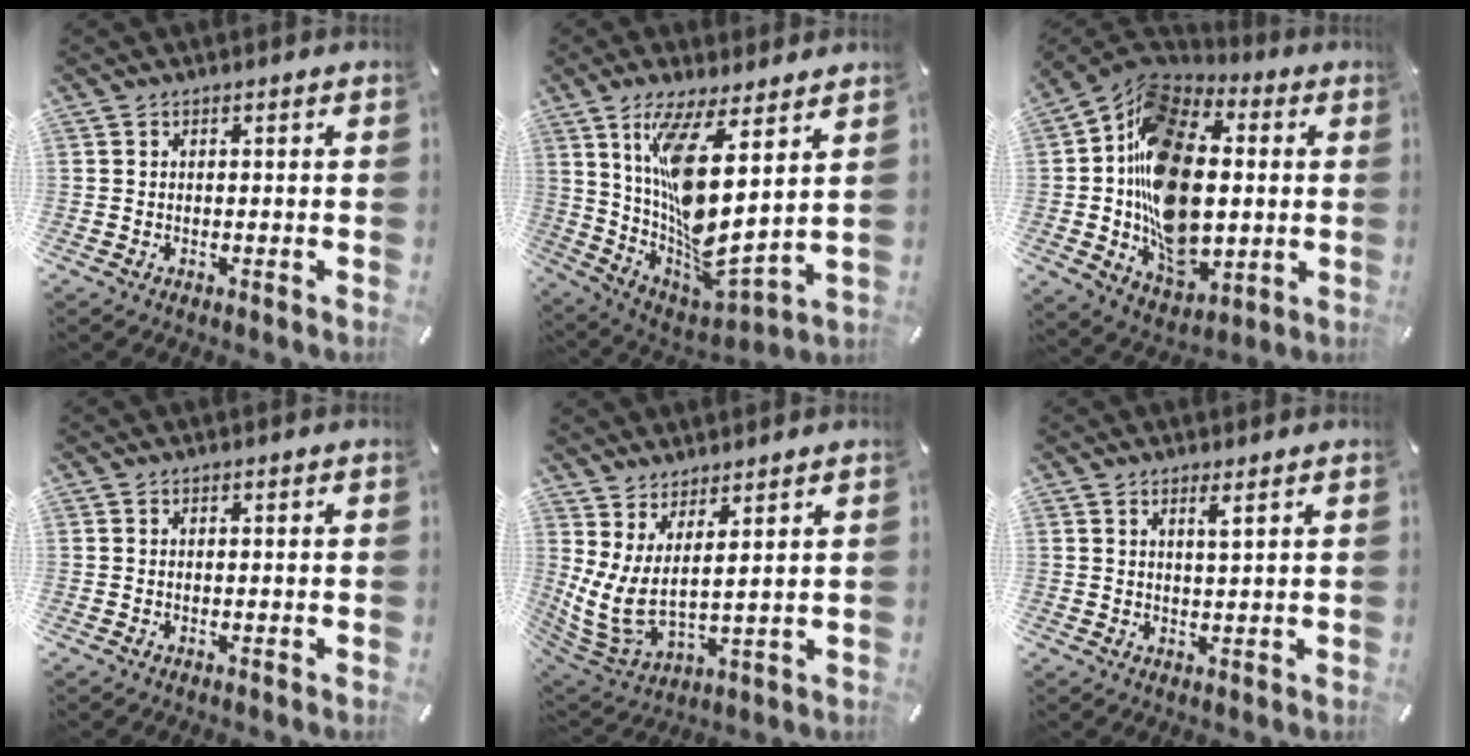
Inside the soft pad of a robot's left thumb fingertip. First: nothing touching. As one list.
[{"total": 14.5, "force": [5.8, 3.1, 12.9], "torque": [-0.257, -0.085, 0.089]}, {"total": 22.5, "force": [-0.4, 16.2, 15.5], "torque": [-0.289, -0.001, -0.002]}, {"total": 0.0}, {"total": 6.6, "force": [3.1, 2.6, 5.2], "torque": [-0.137, -0.050, 0.060]}, {"total": 2.4, "force": [1.6, -0.1, 1.7], "torque": [-0.036, -0.003, 0.028]}]